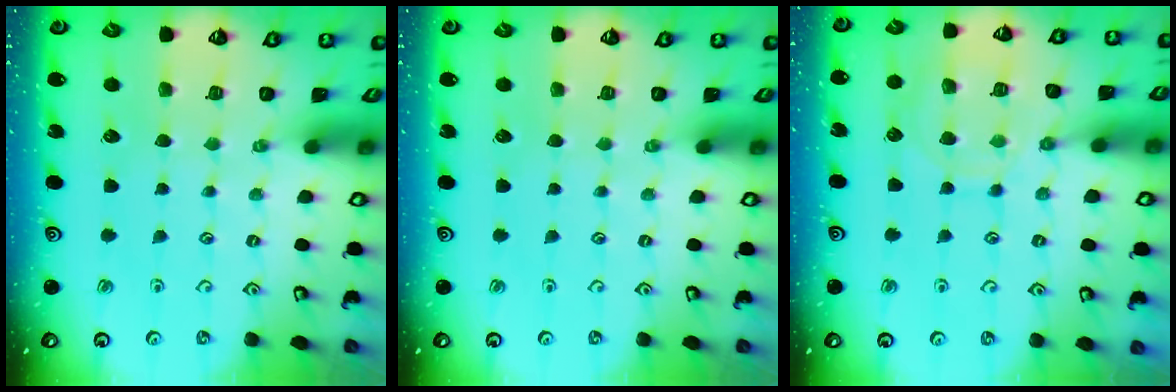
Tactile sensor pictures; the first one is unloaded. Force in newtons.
{"total": 0.0}
{"total": 10.6, "press": 10.6, "slide": 1.1}